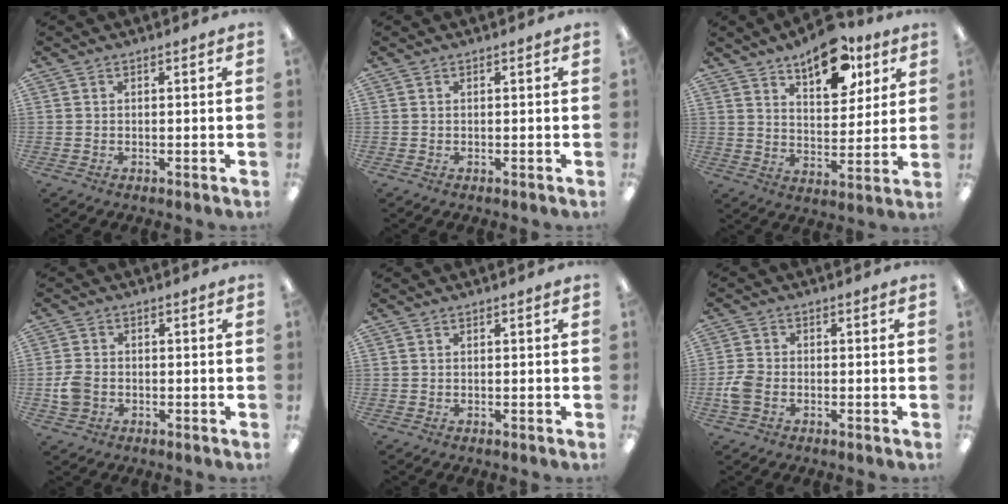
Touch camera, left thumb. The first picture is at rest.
{"total": 0.0}
{"total": 13.7, "force": [9.4, 6.7, 7.3], "torque": [-0.088, -0.049, 0.160]}
{"total": 4.7, "force": [-1.1, 3.7, 2.6], "torque": [-0.049, 0.008, -0.018]}
{"total": 0.0}
{"total": 4.7, "force": [-1.5, 3.3, 3.0], "torque": [-0.061, 0.008, -0.028]}